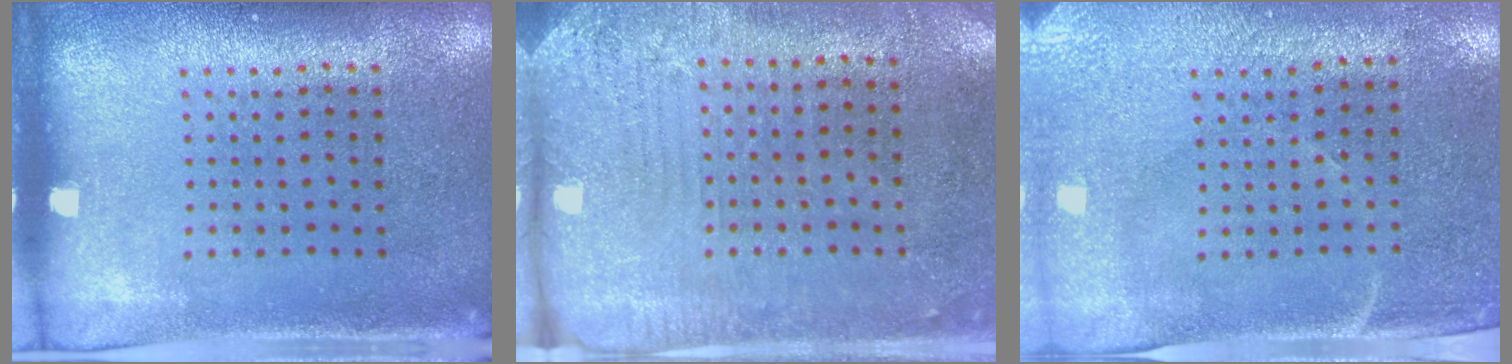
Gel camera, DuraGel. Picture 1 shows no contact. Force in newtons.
{"total": 2.9, "press": 2.4, "slide": 1.6}
{"total": 2.9, "press": 2.5, "slide": 1.5}